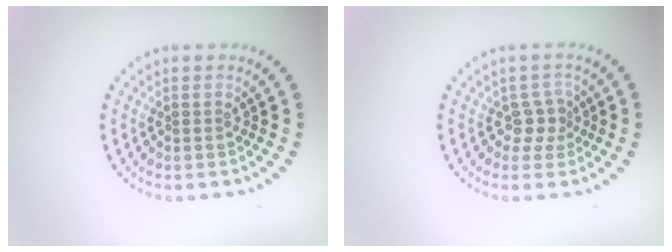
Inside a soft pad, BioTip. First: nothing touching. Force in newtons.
{"total": 1.7, "press": 1.3, "slide": 1.1}